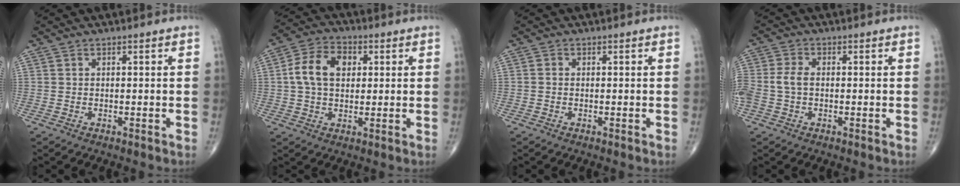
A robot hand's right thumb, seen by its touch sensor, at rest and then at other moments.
{"total": 9.6, "force": [1.5, 6.6, 6.8], "torque": [-0.116, 0.016, 0.022]}
{"total": 0.6, "force": [-0.2, 0.5, 0.4], "torque": [-0.005, 0.001, -0.006]}
{"total": 5.0, "force": [-0.5, 3.3, 3.7], "torque": [-0.096, 0.013, -0.014]}